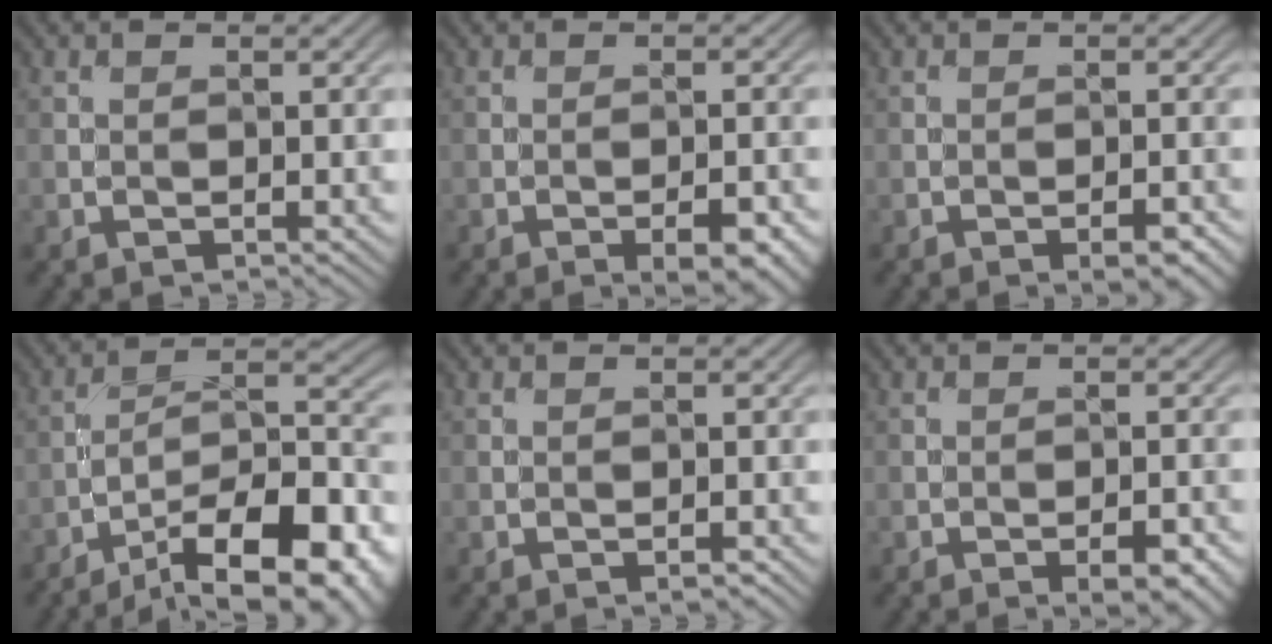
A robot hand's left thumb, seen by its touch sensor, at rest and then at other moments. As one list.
[{"total": 4.7, "force": [-2.7, 1.5, 3.6], "torque": [-0.058, 0.009, -0.030]}, {"total": 2.9, "force": [-1.8, 0.8, 2.1], "torque": [-0.032, 0.006, -0.024]}, {"total": 17.5, "force": [-12.4, 5.7, 10.9], "torque": [-0.159, -0.016, -0.185]}, {"total": 0.9, "force": [-0.6, 0.3, 0.6], "torque": [-0.010, 0.001, -0.010]}, {"total": 4.2, "force": [-2.5, 1.2, 3.1], "torque": [-0.050, 0.011, -0.030]}]